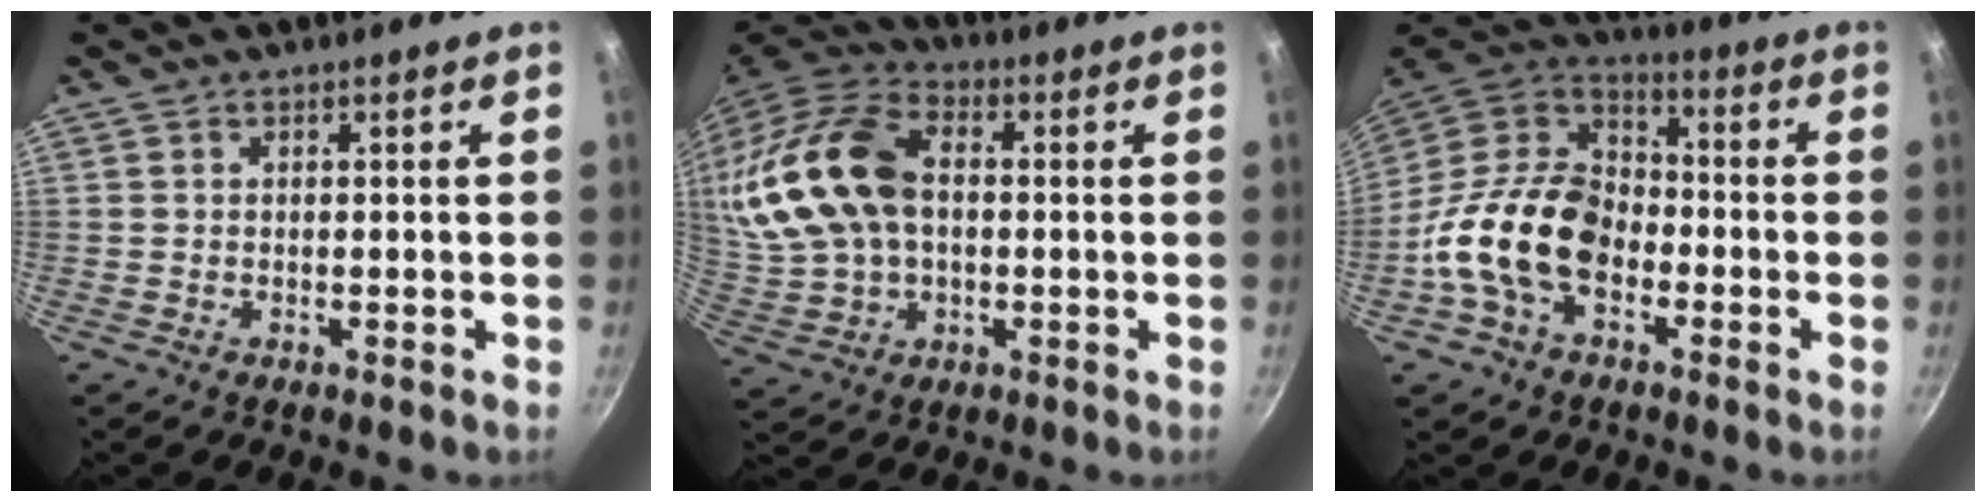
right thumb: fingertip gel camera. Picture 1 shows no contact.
{"total": 20.5, "force": [2.4, 13.9, 14.9], "torque": [-0.301, 0.026, 0.042]}
{"total": 18.6, "force": [-5.3, 12.5, 12.7], "torque": [-0.197, 0.046, -0.119]}